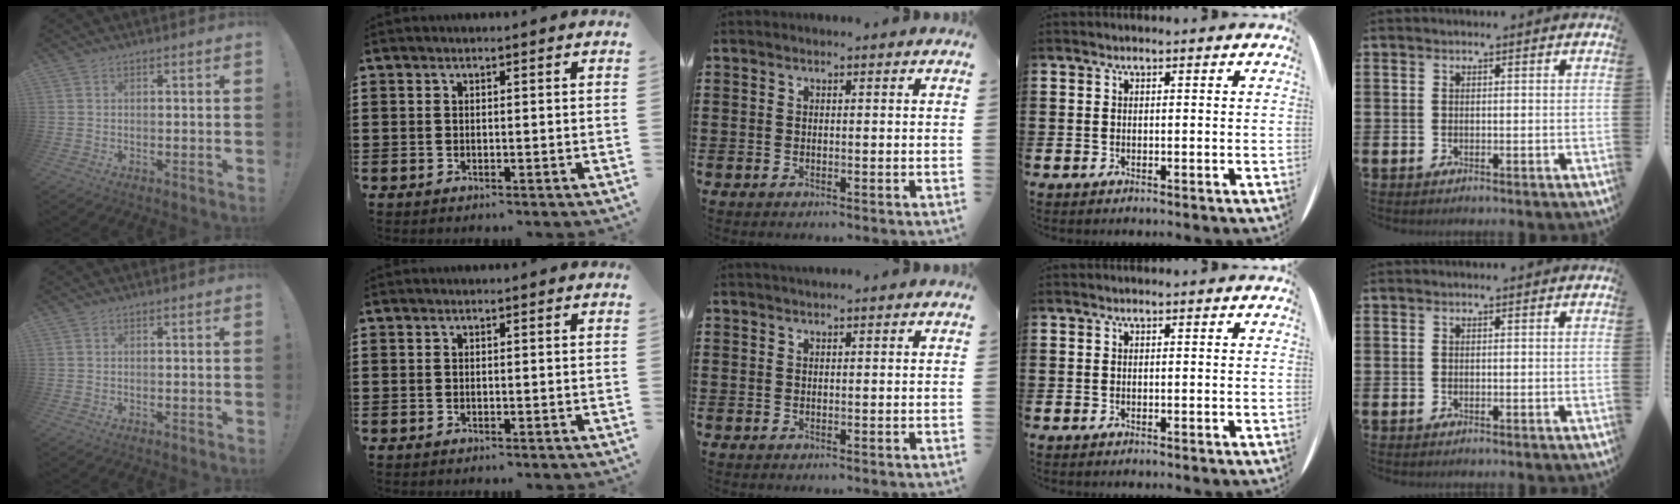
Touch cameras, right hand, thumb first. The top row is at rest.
{"middle": {"total": 0.5, "force": [0.5, 0.1, 0.1], "torque": [-0.004, 0.000, 0.010]}}